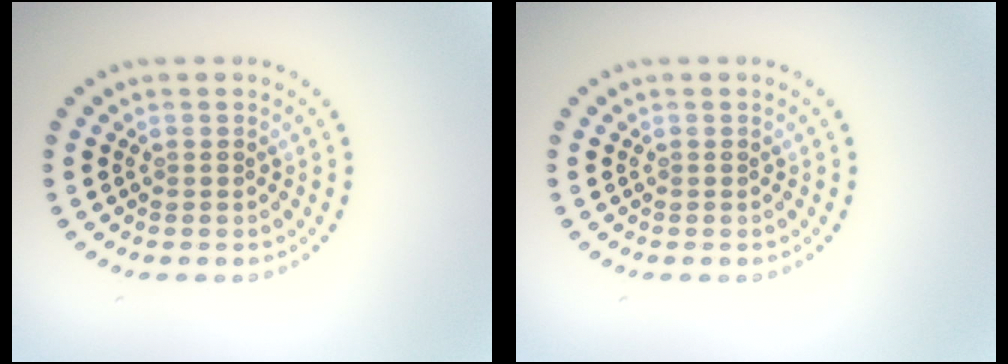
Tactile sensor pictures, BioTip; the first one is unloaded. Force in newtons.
{"total": 0.0}